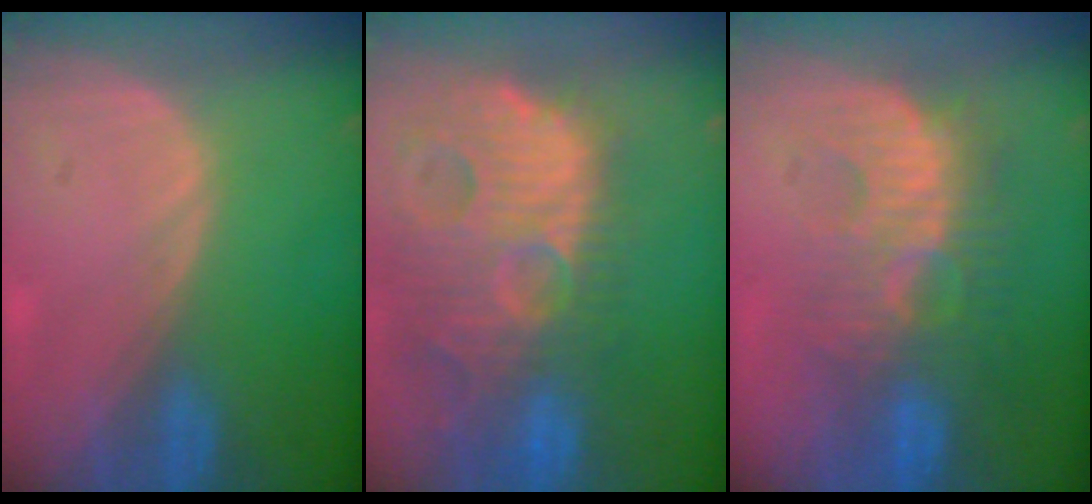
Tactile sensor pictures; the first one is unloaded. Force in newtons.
{"total": 14.7, "press": 12.6, "slide": 7.6}
{"total": 9.0, "press": 8.9, "slide": 1.7}